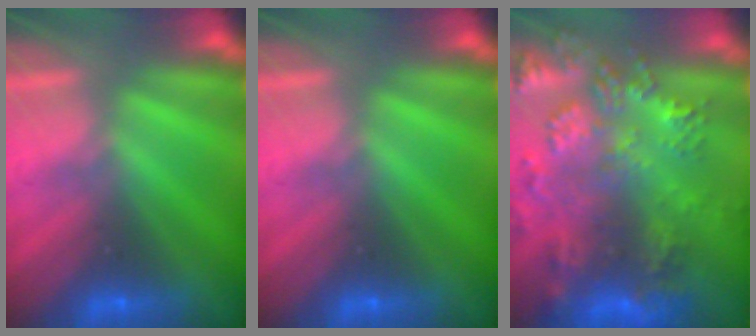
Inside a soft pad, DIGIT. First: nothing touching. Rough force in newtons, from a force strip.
{"total": 0.0}
{"total": 9.3}